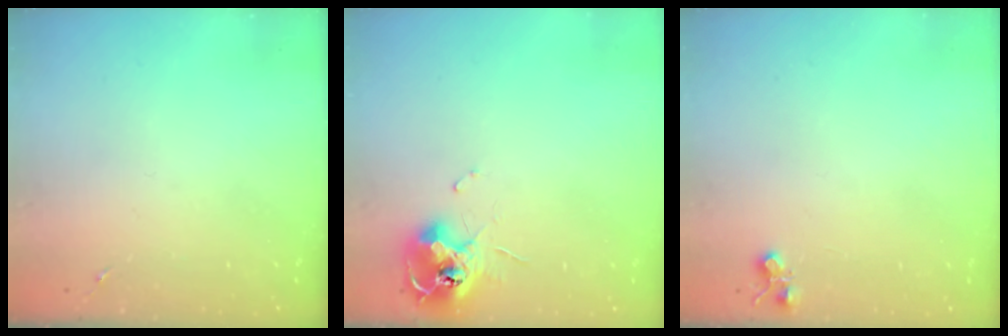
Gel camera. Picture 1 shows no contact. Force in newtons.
{"total": 12.0, "press": 11.9, "slide": 1.2}
{"total": 4.8, "press": 4.8, "slide": 0.7}